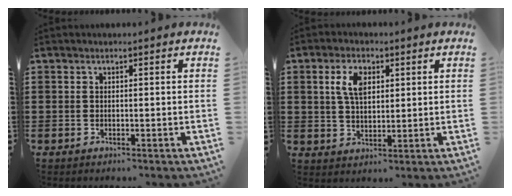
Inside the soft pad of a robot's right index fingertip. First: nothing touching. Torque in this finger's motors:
{"motor_torque": [0.27, 0.17, 0.15, 0.10]}